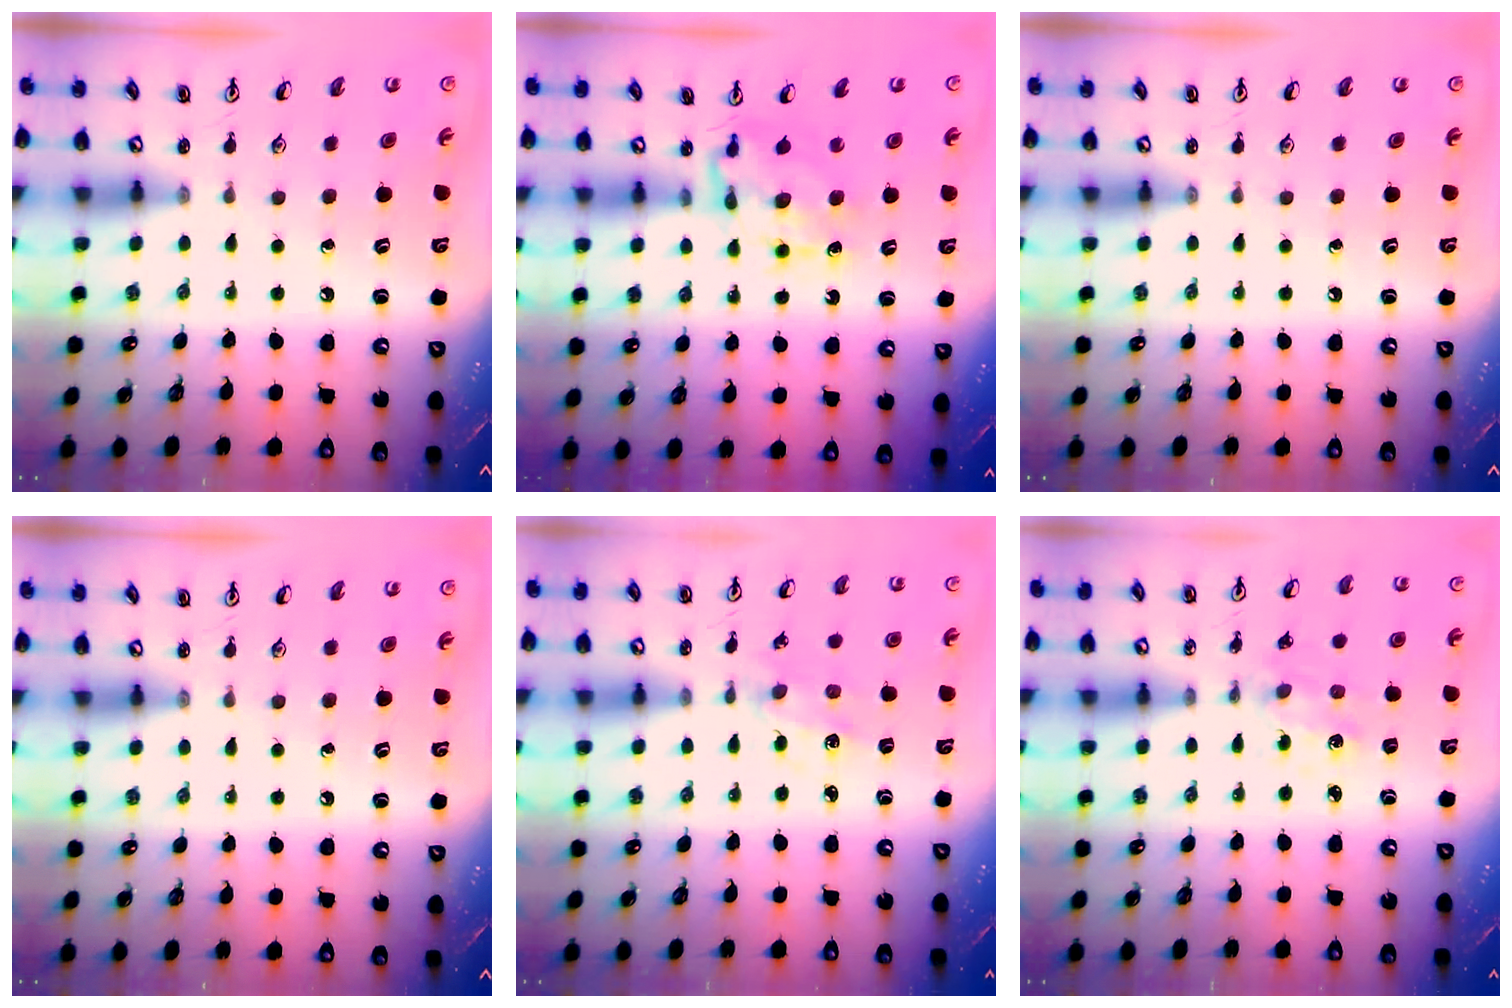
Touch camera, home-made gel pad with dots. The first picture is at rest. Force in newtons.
{"total": 6.9, "press": 6.9, "slide": 0.6}
{"total": 0.0}
{"total": 0.0}
{"total": 2.0, "press": 2.0, "slide": 0.3}
{"total": 2.1, "press": 2.1, "slide": 0.4}